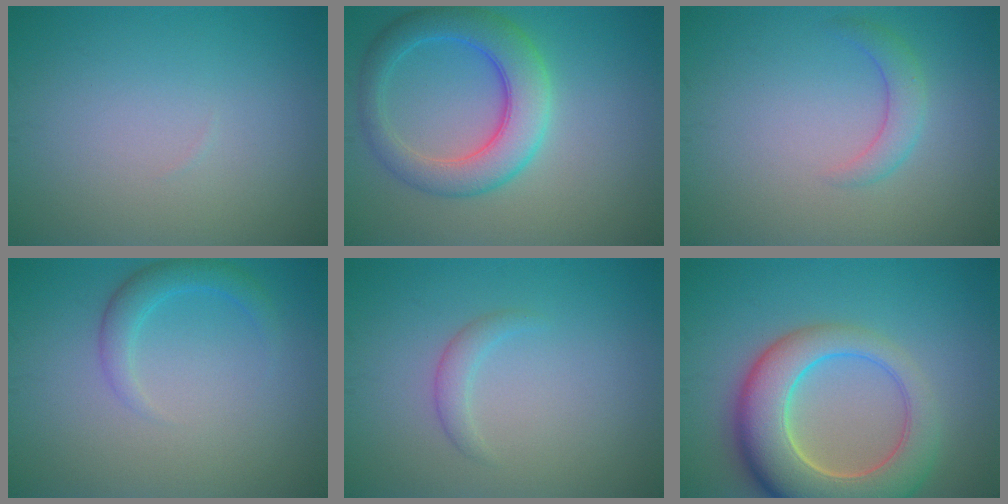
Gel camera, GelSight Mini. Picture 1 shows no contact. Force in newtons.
{"total": 6.2, "press": 6.2, "slide": 0.1}
{"total": 2.0, "press": 2.0, "slide": 0.1}
{"total": 2.3, "press": 2.3, "slide": 0.1}
{"total": 1.4, "press": 1.4, "slide": 0.1}
{"total": 9.8, "press": 9.8, "slide": 0.7}